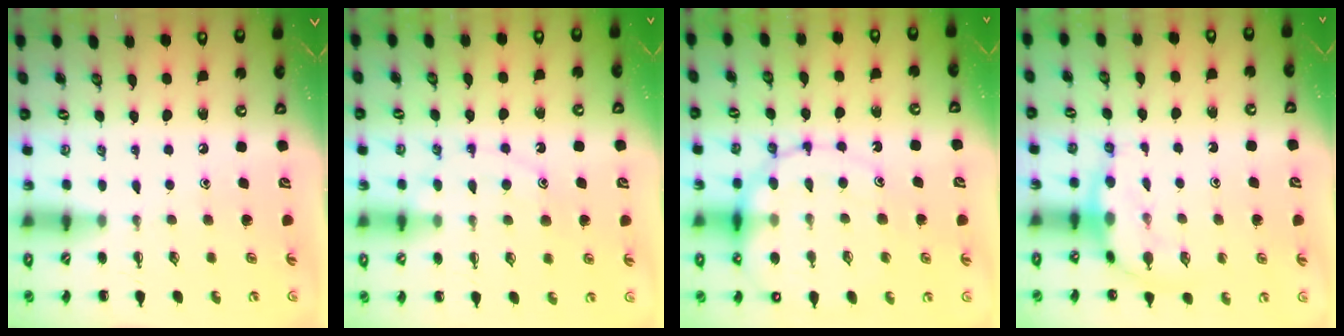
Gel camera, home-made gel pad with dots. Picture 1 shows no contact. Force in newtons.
{"total": 10.3, "press": 10.3, "slide": 0.8}
{"total": 15.3, "press": 15.0, "slide": 3.0}
{"total": 7.4, "press": 7.3, "slide": 0.8}